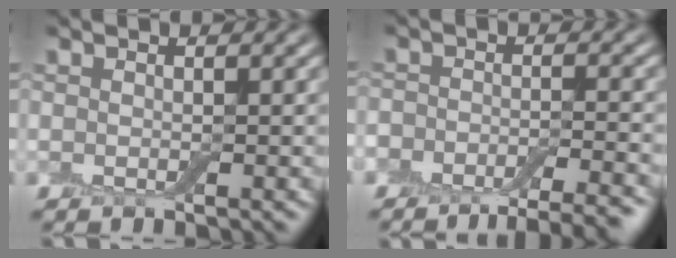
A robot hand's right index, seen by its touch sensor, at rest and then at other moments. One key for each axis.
{"total": 10.2, "fx": -8.2, "fy": 4.3, "fz": 4.2, "tx": -0.037, "ty": -0.017, "tz": -0.100}